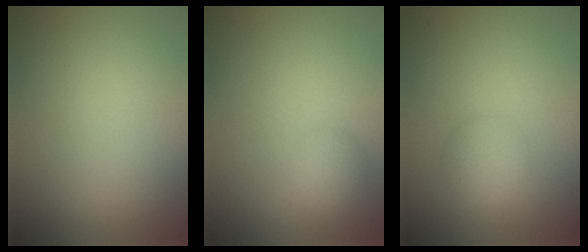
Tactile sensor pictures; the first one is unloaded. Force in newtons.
{"total": 1.9, "press": 1.8, "slide": 0.1}
{"total": 2.5, "press": 2.5, "slide": 0.1}